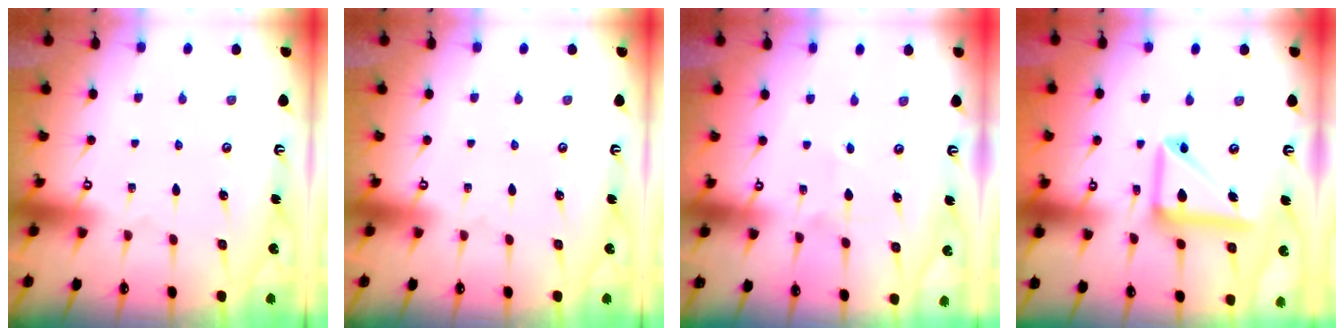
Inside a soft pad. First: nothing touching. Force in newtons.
{"total": 0.0}
{"total": 2.2, "press": 2.0, "slide": 0.8}
{"total": 14.1, "press": 14.0, "slide": 1.8}